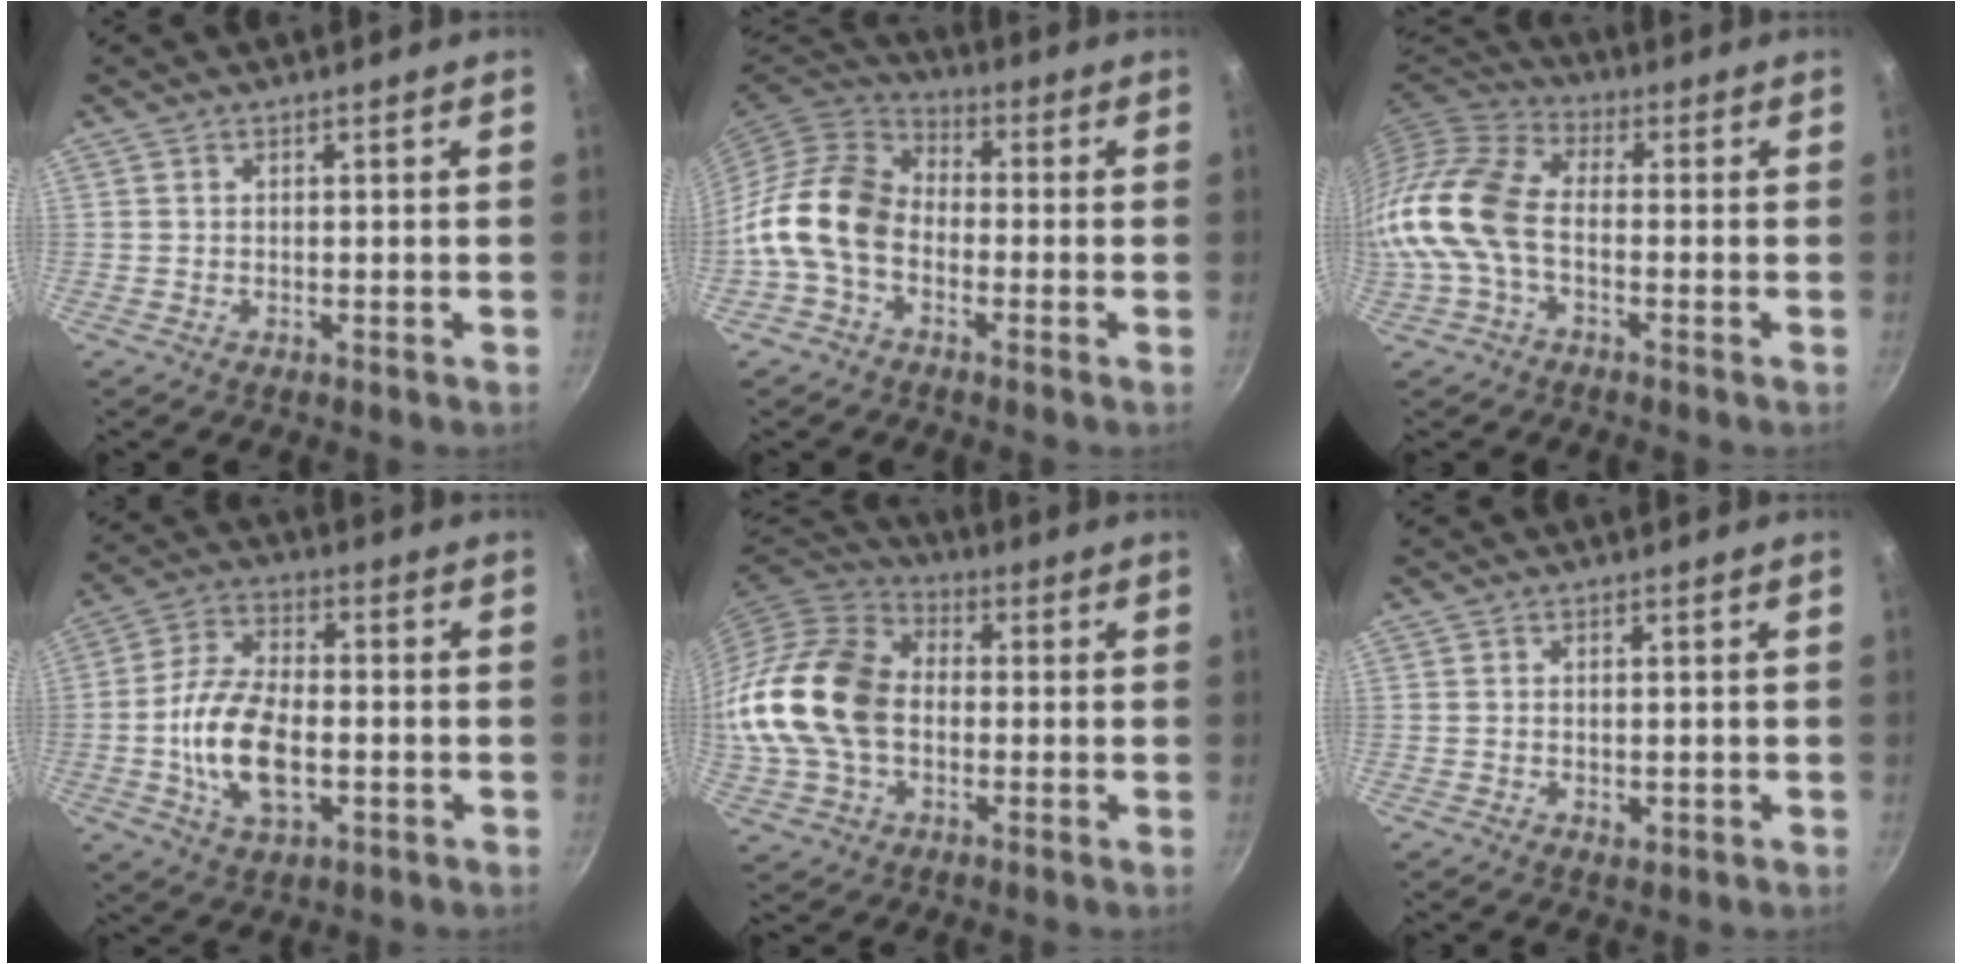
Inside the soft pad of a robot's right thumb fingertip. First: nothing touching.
{"total": 12.9, "force": [-3.0, 9.0, 8.7], "torque": [-0.141, 0.037, -0.081]}
{"total": 12.6, "force": [-2.5, 7.5, 9.9], "torque": [-0.193, 0.035, -0.069]}
{"total": 14.3, "force": [-2.7, 7.7, 11.8], "torque": [-0.216, 0.023, -0.054]}
{"total": 20.3, "force": [-0.7, 14.5, 14.2], "torque": [-0.272, 0.034, -0.020]}
{"total": 1.7, "force": [-0.3, 1.2, 1.3], "torque": [-0.017, -0.002, -0.004]}